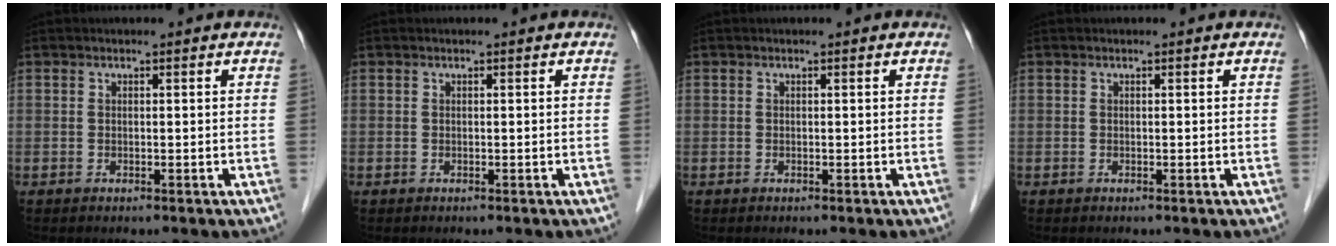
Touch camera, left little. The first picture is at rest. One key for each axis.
{"total": 0.0}
{"total": 0.0}
{"total": 0.0}